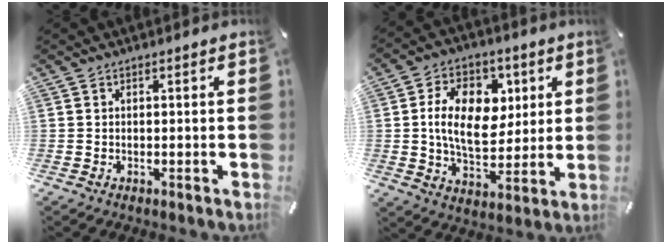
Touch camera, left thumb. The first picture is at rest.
{"total": 15.4, "force": [2.7, 10.4, 11.1], "torque": [-0.199, 0.013, 0.045]}